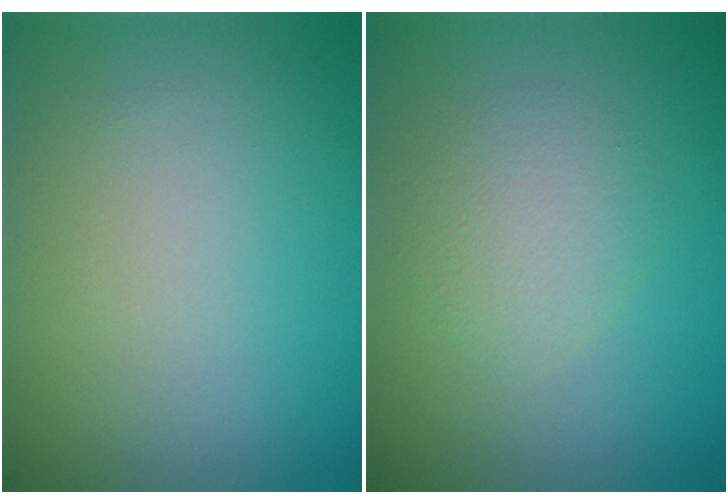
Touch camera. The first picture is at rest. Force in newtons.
{"total": 2.3, "press": 2.3, "slide": 0.1}